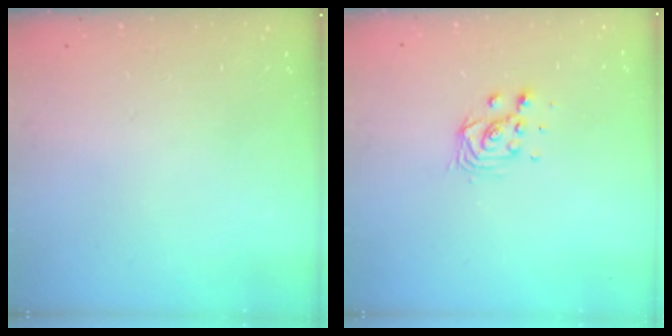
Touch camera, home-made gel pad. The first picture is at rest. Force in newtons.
{"total": 4.9, "press": 4.9, "slide": 0.4}